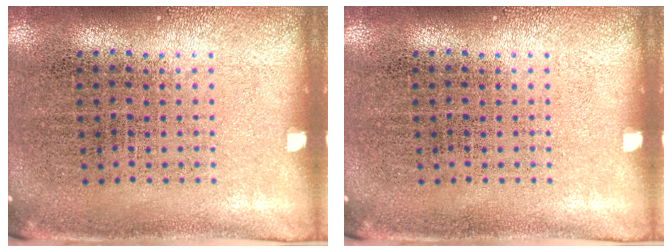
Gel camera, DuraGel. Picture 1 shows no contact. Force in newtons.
{"total": 0.0}